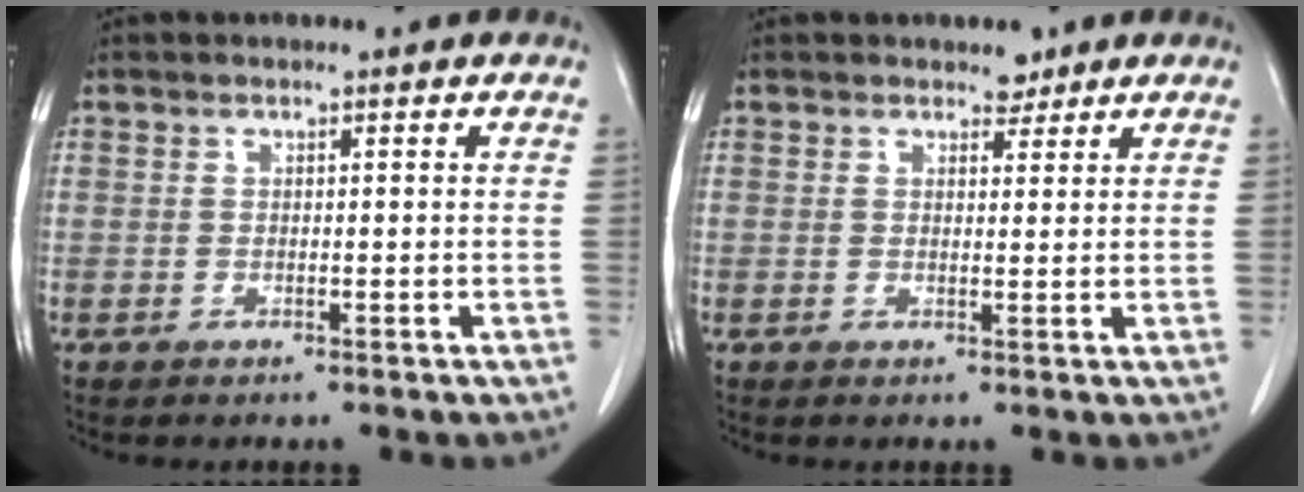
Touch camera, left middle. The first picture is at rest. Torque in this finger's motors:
{"motor_torque": [0.24, -0.22, -0.02, 0.01]}